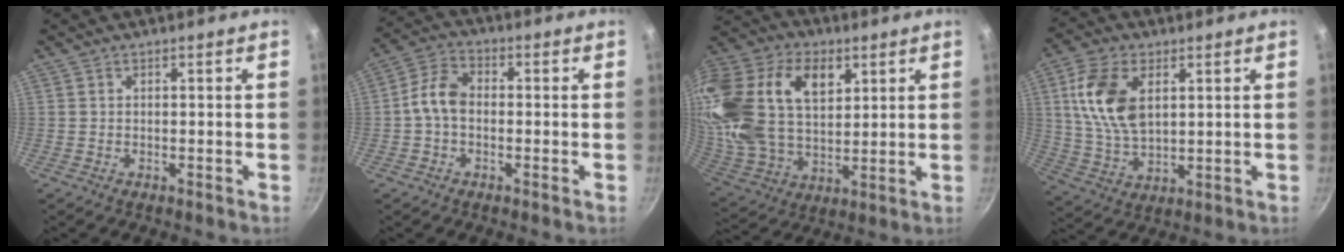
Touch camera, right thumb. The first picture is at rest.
{"total": 6.6, "force": [-0.7, 4.6, 4.7], "torque": [-0.082, 0.027, -0.026]}
{"total": 30.3, "force": [10.6, 19.6, 20.6], "torque": [-0.441, 0.023, 0.193]}
{"total": 13.4, "force": [3.7, 7.9, 10.1], "torque": [-0.185, -0.013, 0.076]}